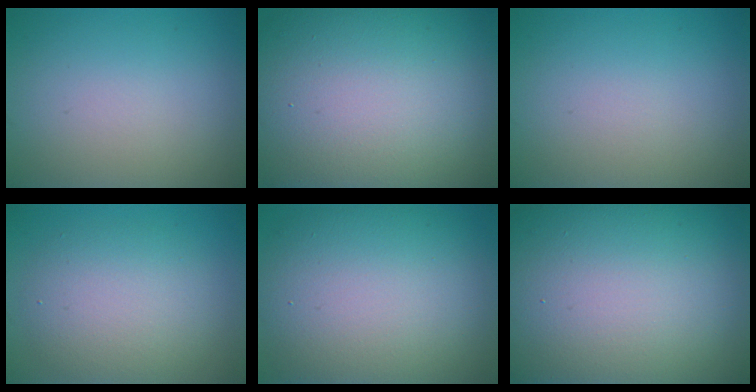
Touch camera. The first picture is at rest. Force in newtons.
{"total": 21.1, "press": 21.0, "slide": 1.3}
{"total": 0.0}
{"total": 5.4, "press": 5.3, "slide": 0.2}
{"total": 13.1, "press": 13.1, "slide": 0.2}
{"total": 26.6, "press": 26.5, "slide": 1.2}